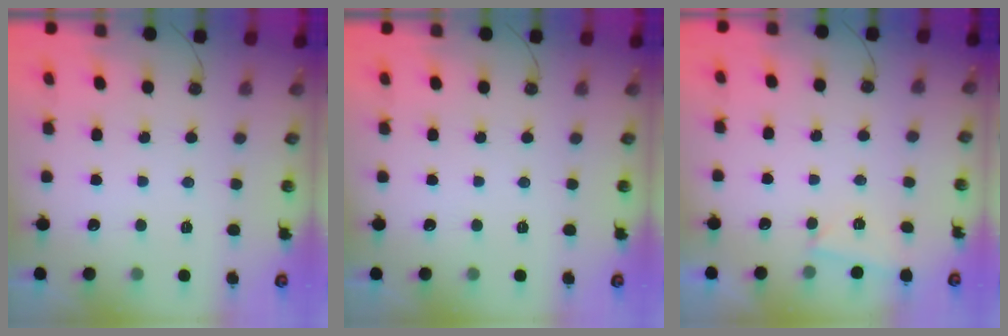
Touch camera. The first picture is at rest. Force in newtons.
{"total": 0.0}
{"total": 2.3, "press": 2.2, "slide": 0.9}